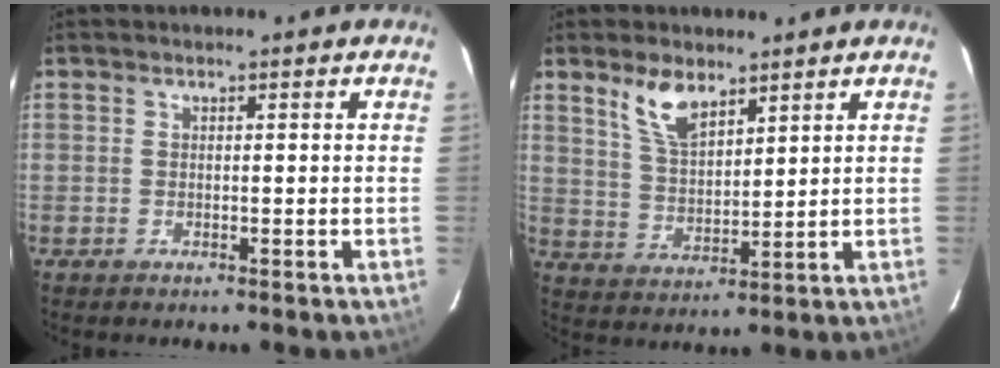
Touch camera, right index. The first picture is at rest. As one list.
[{"total": 7.8, "force": [5.2, 3.4, 4.7], "torque": [-0.087, 0.004, 0.108]}]